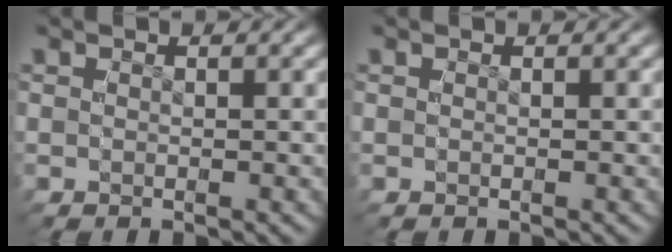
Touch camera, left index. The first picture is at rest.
{"total": 0.0}